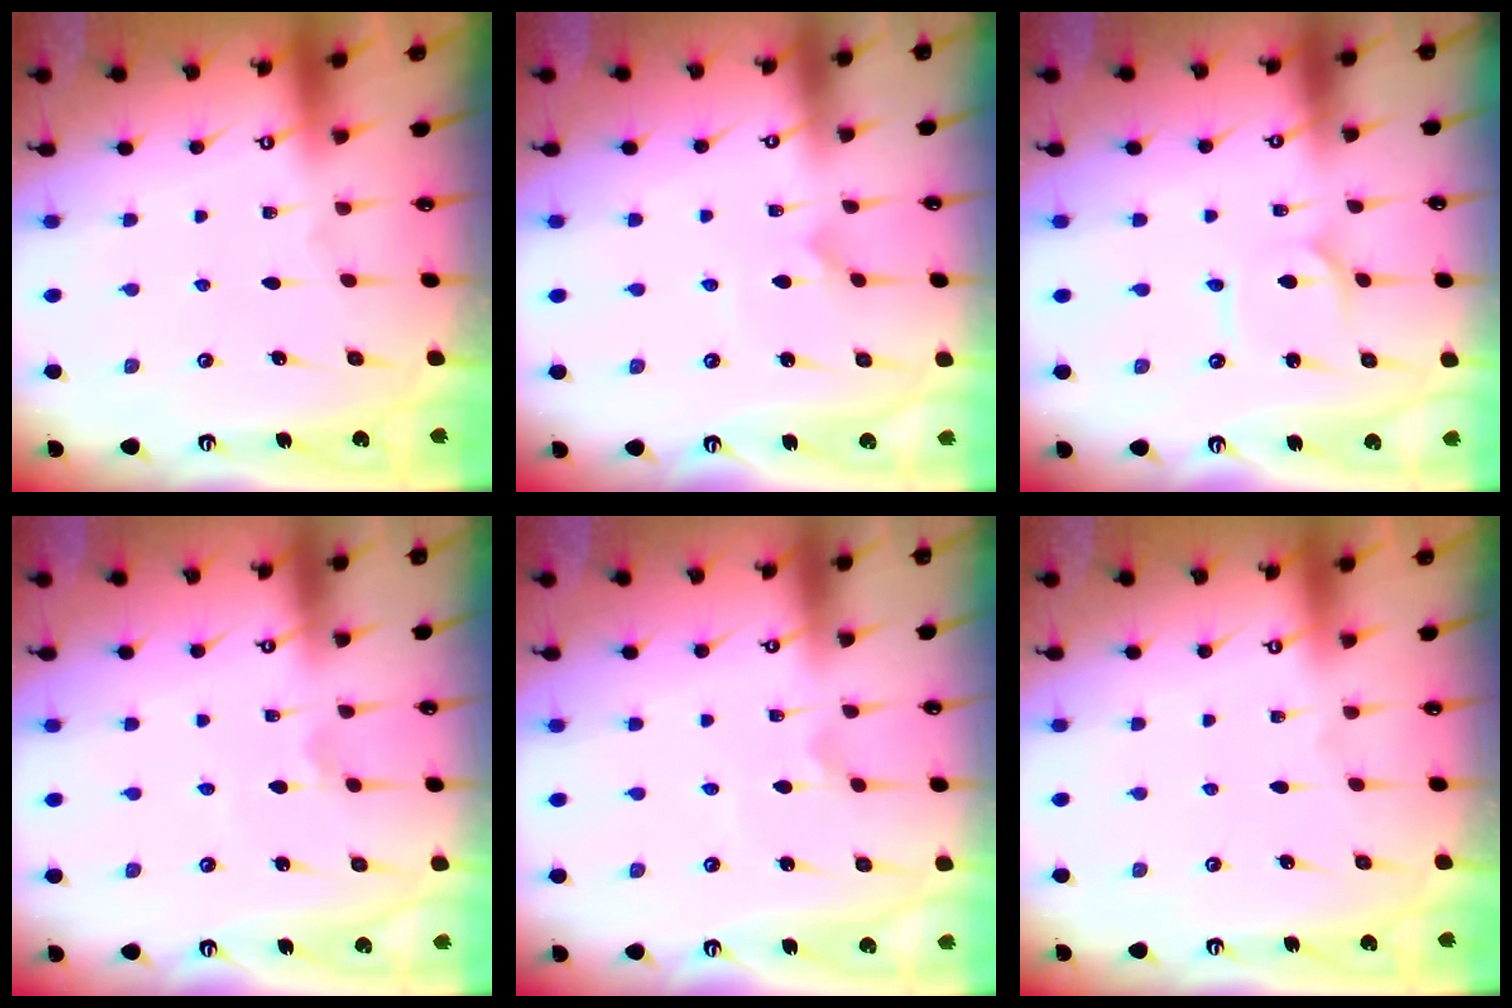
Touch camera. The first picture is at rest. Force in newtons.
{"total": 2.9, "press": 2.9, "slide": 0.2}
{"total": 2.3, "press": 2.2, "slide": 0.3}
{"total": 1.6, "press": 1.6, "slide": 0.3}
{"total": 1.7, "press": 1.7, "slide": 0.1}
{"total": 0.0}